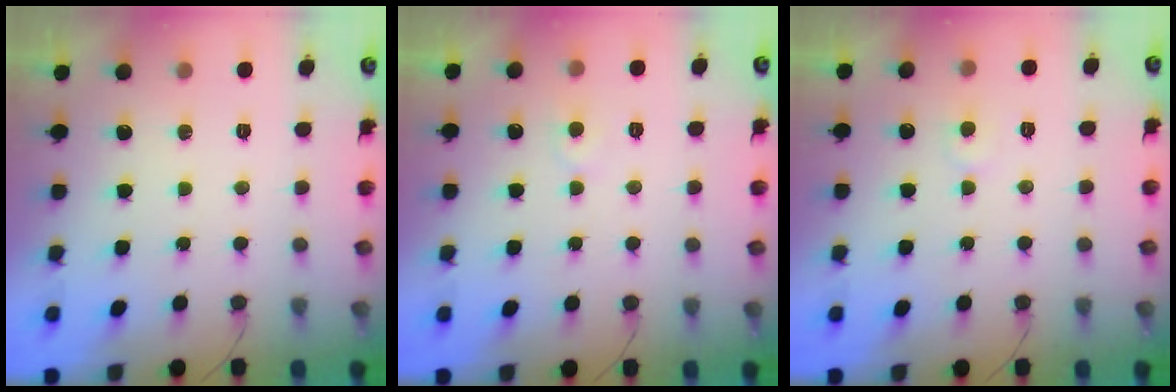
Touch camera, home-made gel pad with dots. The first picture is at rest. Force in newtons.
{"total": 5.1, "press": 5.1, "slide": 0.4}
{"total": 3.9, "press": 3.9, "slide": 0.3}